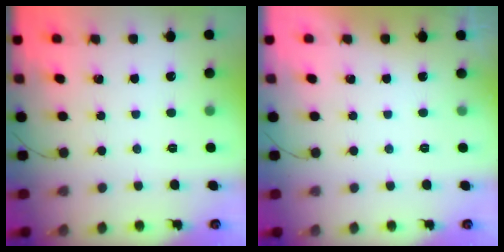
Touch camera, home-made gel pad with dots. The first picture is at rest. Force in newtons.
{"total": 0.0}